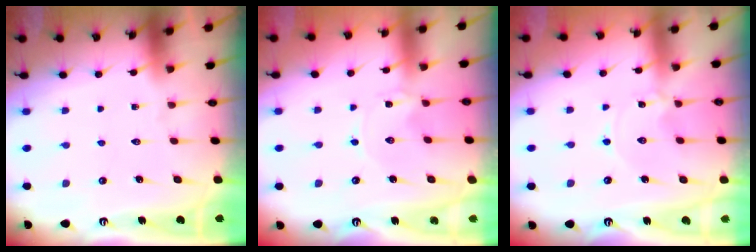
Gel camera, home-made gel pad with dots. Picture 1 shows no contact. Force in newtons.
{"total": 0.0}
{"total": 0.0}